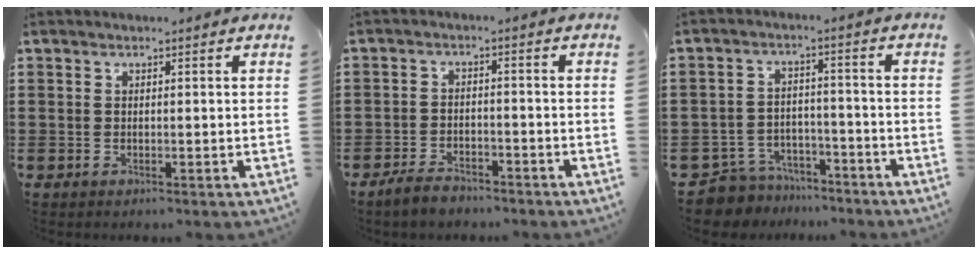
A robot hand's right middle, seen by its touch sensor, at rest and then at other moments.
{"total": 3.4, "force": [-3.0, 1.1, 0.9], "torque": [-0.024, 0.006, -0.062]}
{"total": 6.0, "force": [-5.8, 1.3, 0.0], "torque": [-0.015, 0.012, -0.123]}